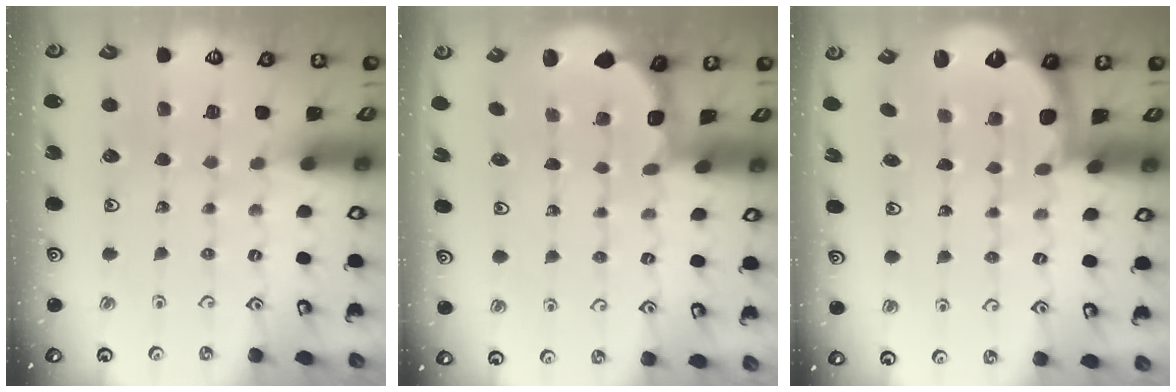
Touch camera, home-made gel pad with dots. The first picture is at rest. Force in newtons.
{"total": 1.9, "press": 1.7, "slide": 0.8}
{"total": 2.8, "press": 2.0, "slide": 2.0}